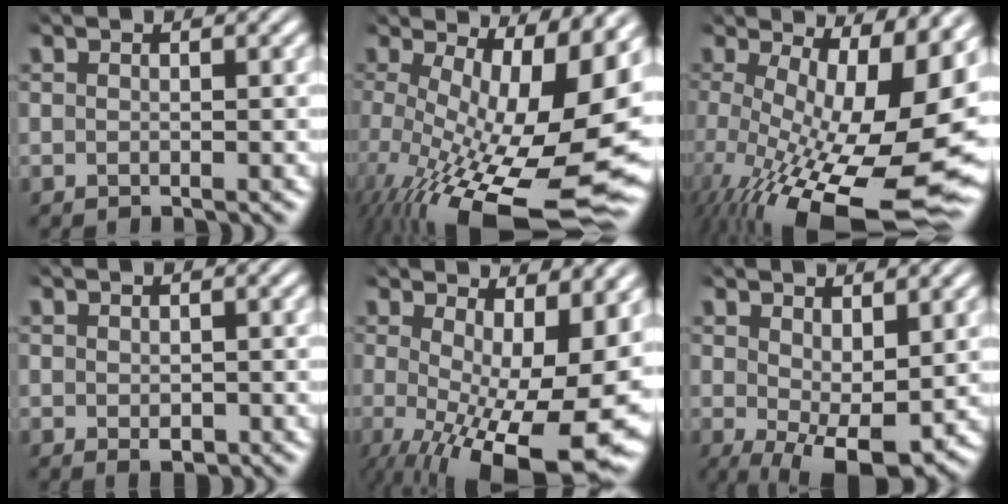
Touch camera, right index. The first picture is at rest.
{"total": 13.6, "force": [-4.8, 5.8, 11.3], "torque": [-0.192, -0.057, -0.039]}
{"total": 13.5, "force": [-4.8, 5.8, 11.2], "torque": [-0.192, -0.057, -0.038]}
{"total": 1.4, "force": [-0.4, 1.0, 0.9], "torque": [-0.019, -0.013, 0.001]}
{"total": 10.4, "force": [-3.0, 4.2, 9.0], "torque": [-0.125, -0.049, -0.018]}
{"total": 5.1, "force": [-1.7, 1.7, 4.5], "torque": [-0.062, -0.031, -0.009]}